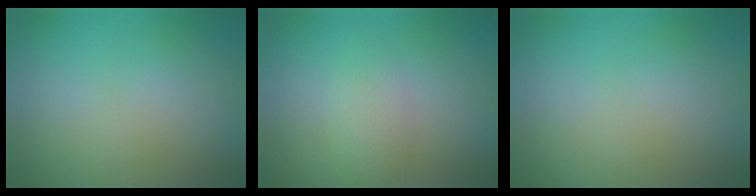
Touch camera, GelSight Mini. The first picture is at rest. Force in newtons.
{"total": 1.9, "press": 1.9, "slide": 0.0}
{"total": 0.0}